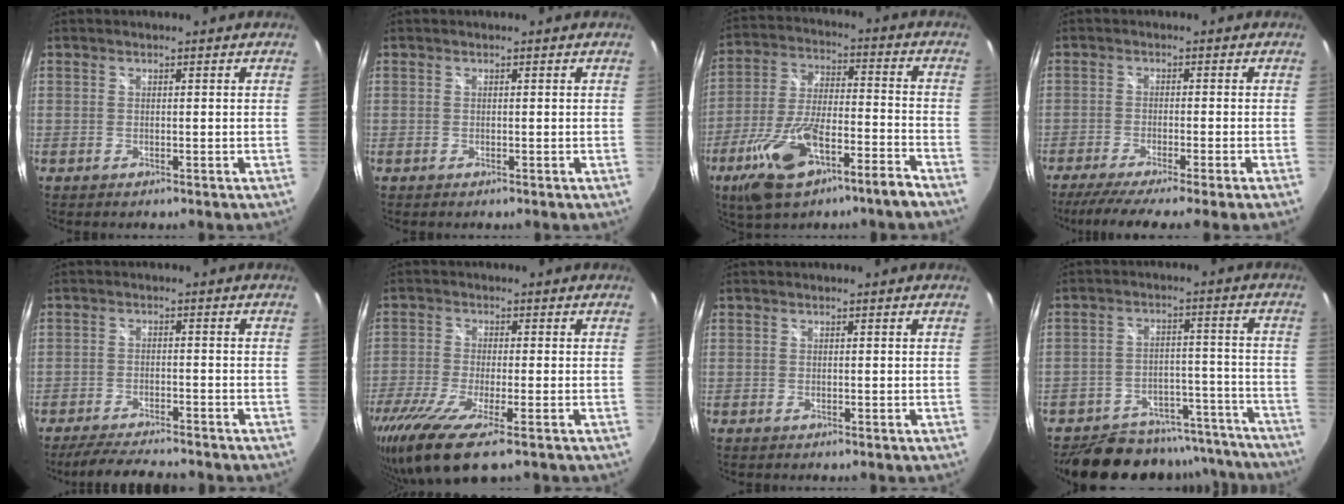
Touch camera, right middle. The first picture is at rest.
{"total": 0.0}
{"total": 16.0, "force": [-10.2, 4.1, 11.6], "torque": [-0.238, -0.024, -0.177]}
{"total": 7.8, "force": [-6.4, -1.8, 4.1], "torque": [-0.085, -0.026, -0.103]}
{"total": 8.7, "force": [-7.8, 1.4, 3.6], "torque": [-0.091, -0.007, -0.124]}
{"total": 12.3, "force": [-7.9, 1.8, 9.2], "torque": [-0.206, -0.054, -0.144]}
{"total": 0.0}
{"total": 20.3, "force": [-17.7, 7.7, 6.2], "torque": [-0.120, 0.035, -0.217]}